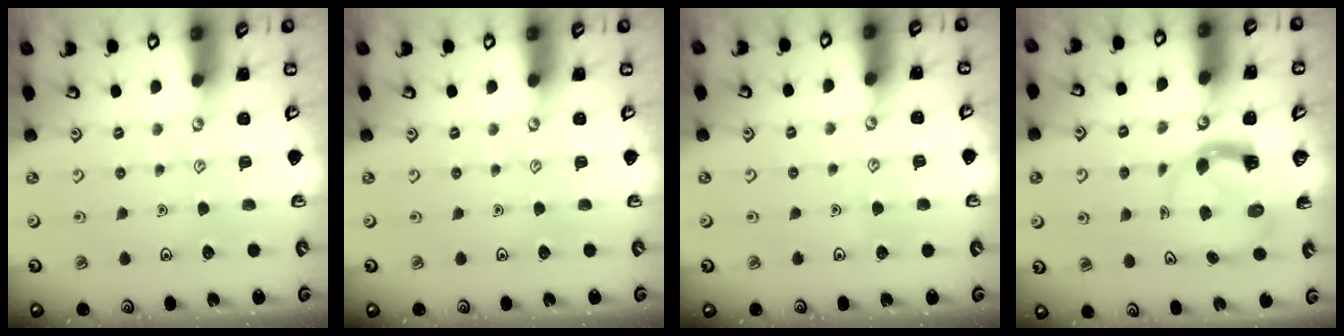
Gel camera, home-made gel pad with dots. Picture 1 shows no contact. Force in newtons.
{"total": 0.0}
{"total": 2.6, "press": 2.5, "slide": 0.3}
{"total": 3.9, "press": 3.9, "slide": 0.5}